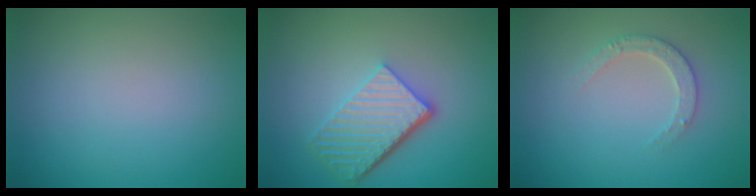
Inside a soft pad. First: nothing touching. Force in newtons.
{"total": 5.4, "press": 3.8, "slide": 3.8}
{"total": 2.1, "press": 2.1, "slide": 0.3}